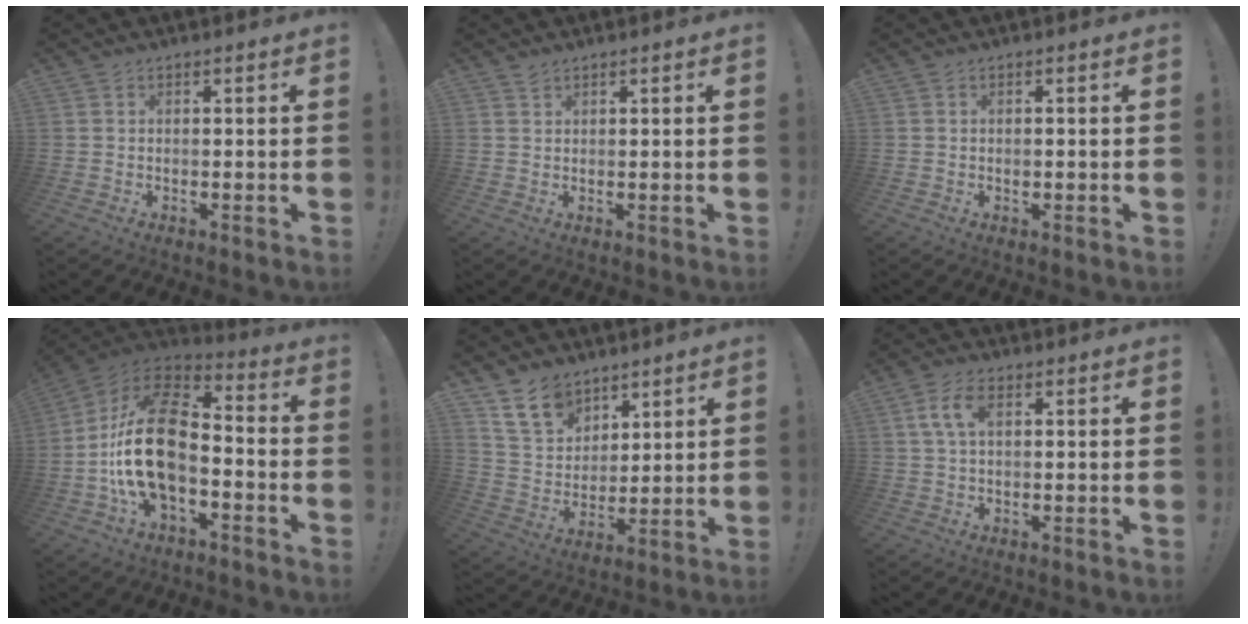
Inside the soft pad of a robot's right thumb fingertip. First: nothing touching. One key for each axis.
{"total": 1.4, "fx": 1.2, "fy": 0.6, "fz": 0.3, "tx": 0.002, "ty": -0.006, "tz": 0.022}
{"total": 0.6, "fx": -0.3, "fy": 0.3, "fz": 0.4, "tx": -0.016, "ty": 0.004, "tz": -0.004}
{"total": 22.3, "fx": -4.2, "fy": 12.7, "fz": 17.8, "tx": -0.358, "ty": 0.036, "tz": -0.066}
{"total": 12.6, "fx": 9.0, "fy": 7.8, "fz": 4.1, "tx": -0.076, "ty": -0.055, "tz": 0.178}
{"total": 6.4, "fx": 1.8, "fy": 3.4, "fz": 5.0, "tx": -0.093, "ty": 0.007, "tz": 0.034}